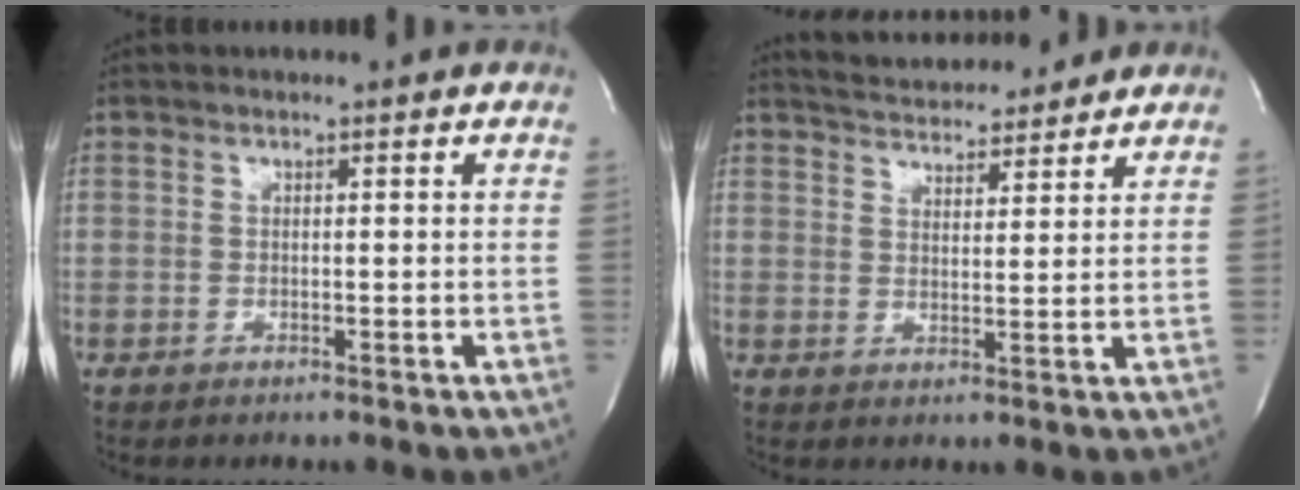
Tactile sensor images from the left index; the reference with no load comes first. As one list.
[{"total": 11.0, "force": [10.3, 2.4, 3.1], "torque": [-0.048, 0.015, 0.150]}]